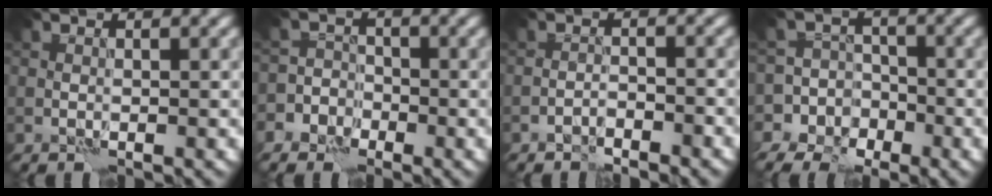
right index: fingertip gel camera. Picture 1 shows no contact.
{"total": 4.0, "force": [-2.5, 3.2, 0.2], "torque": [0.036, -0.002, -0.056]}
{"total": 1.6, "force": [-1.6, 0.3, 0.3], "torque": [0.003, 0.006, -0.029]}
{"total": 9.0, "force": [-5.1, 7.5, 0.5], "torque": [0.004, -0.009, -0.103]}